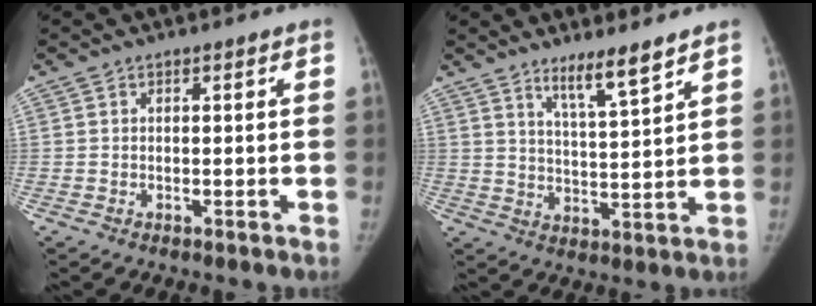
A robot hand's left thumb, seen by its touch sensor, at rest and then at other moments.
{"total": 6.8, "force": [5.2, 0.2, 4.4], "torque": [-0.075, -0.048, 0.094]}